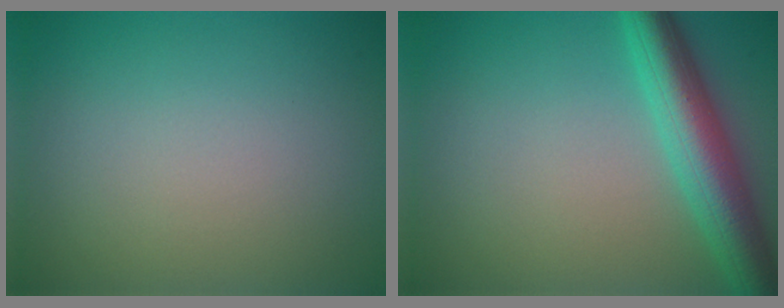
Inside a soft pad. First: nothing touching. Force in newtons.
{"total": 6.2, "press": 6.2, "slide": 0.3}